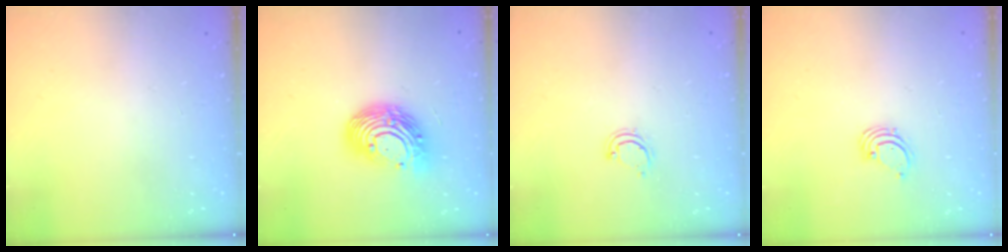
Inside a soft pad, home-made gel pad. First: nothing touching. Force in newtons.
{"total": 14.5, "press": 14.4, "slide": 1.3}
{"total": 3.9, "press": 3.9, "slide": 0.4}
{"total": 1.6, "press": 1.6, "slide": 0.1}